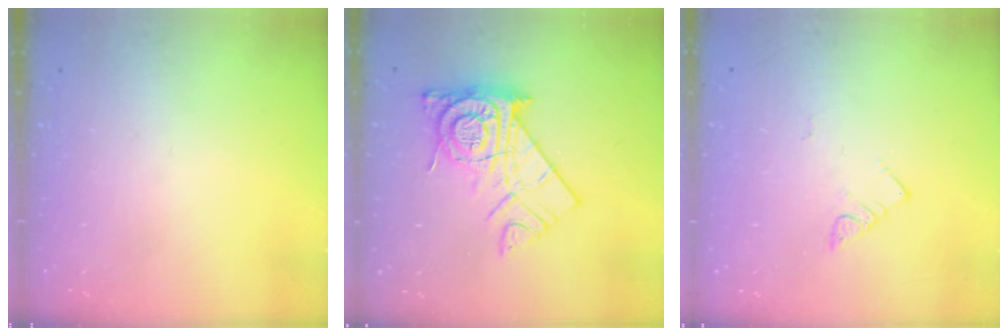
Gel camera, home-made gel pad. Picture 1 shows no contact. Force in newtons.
{"total": 15.0, "press": 14.9, "slide": 1.1}
{"total": 3.0, "press": 3.0, "slide": 0.2}